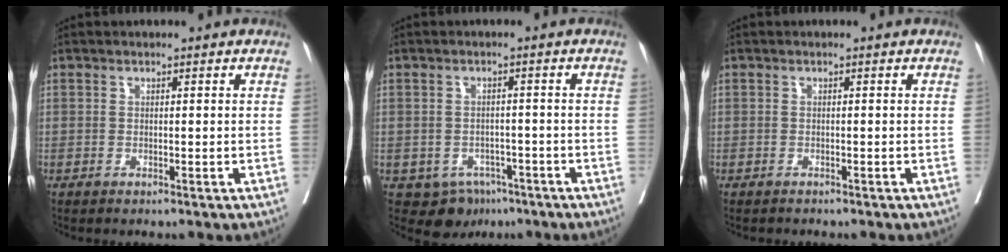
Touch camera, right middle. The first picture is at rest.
{"total": 5.1, "force": [-3.1, 3.8, 1.4], "torque": [-0.009, 0.007, -0.038]}
{"total": 0.9, "force": [-0.8, 0.3, 0.0], "torque": [-0.006, 0.000, -0.015]}